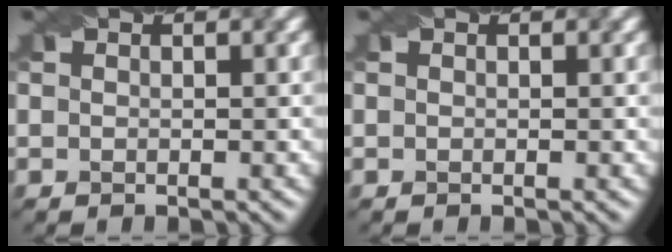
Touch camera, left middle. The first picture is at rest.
{"total": 0.0}